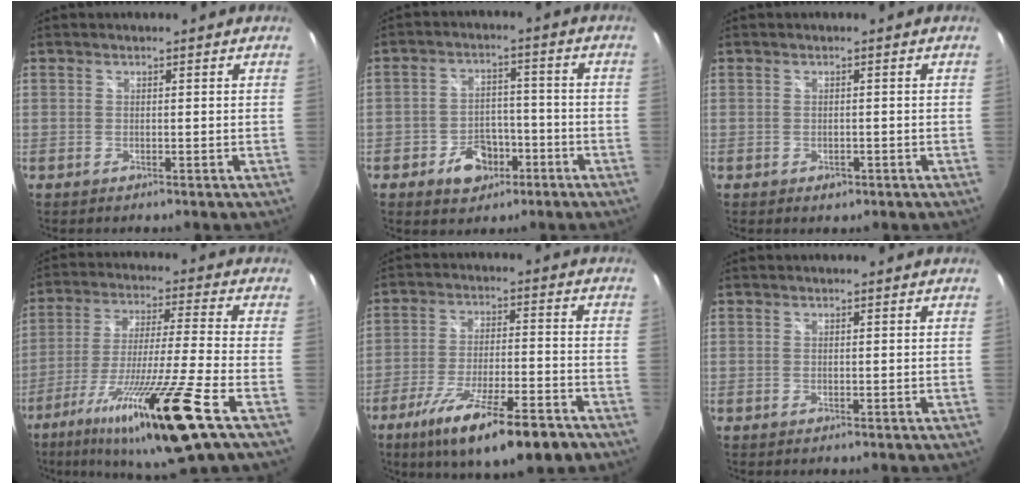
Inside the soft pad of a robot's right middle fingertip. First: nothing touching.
{"total": 7.7, "force": [-4.2, 5.5, 3.4], "torque": [-0.078, 0.018, -0.052]}
{"total": 1.7, "force": [-0.9, 1.3, 0.8], "torque": [-0.014, -0.004, -0.011]}
{"total": 19.8, "force": [-11.6, -1.3, 16.0], "torque": [-0.306, -0.053, -0.202]}
{"total": 16.9, "force": [-11.2, 3.3, 12.3], "torque": [-0.224, -0.047, -0.178]}
{"total": 0.0}